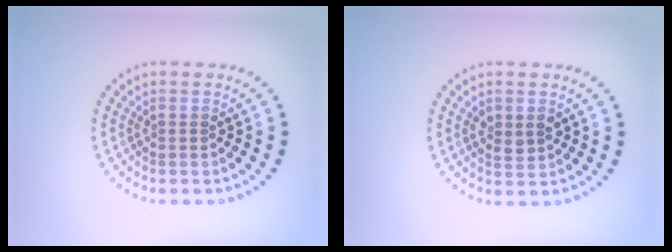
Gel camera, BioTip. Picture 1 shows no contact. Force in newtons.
{"total": 1.7, "press": 1.7, "slide": 0.3}